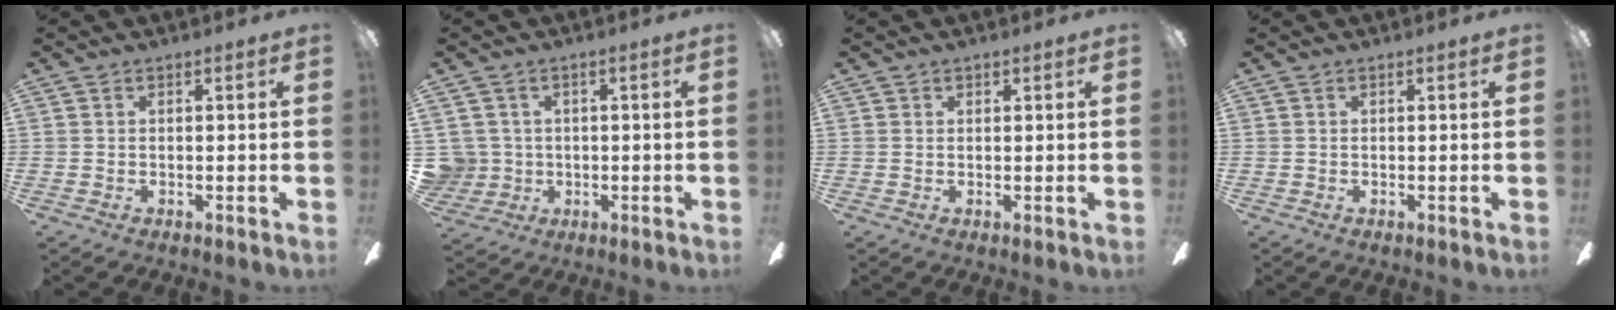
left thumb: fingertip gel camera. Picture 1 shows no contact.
{"total": 5.2, "force": [0.7, 5.1, 0.6], "torque": [-0.035, 0.005, 0.016]}
{"total": 0.8, "force": [0.6, 0.5, 0.0], "torque": [0.000, 0.002, 0.011]}
{"total": 0.0}